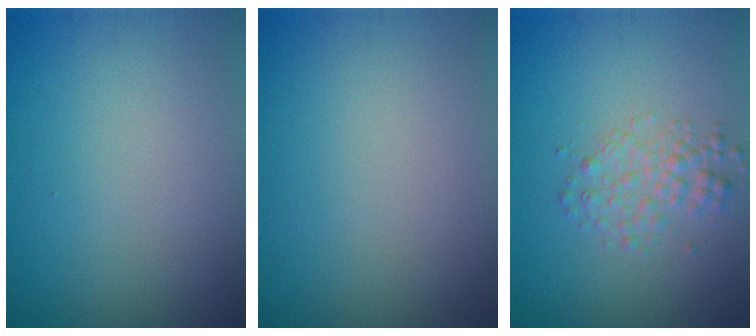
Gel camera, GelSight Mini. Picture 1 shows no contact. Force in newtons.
{"total": 0.0}
{"total": 2.3, "press": 2.3, "slide": 0.1}